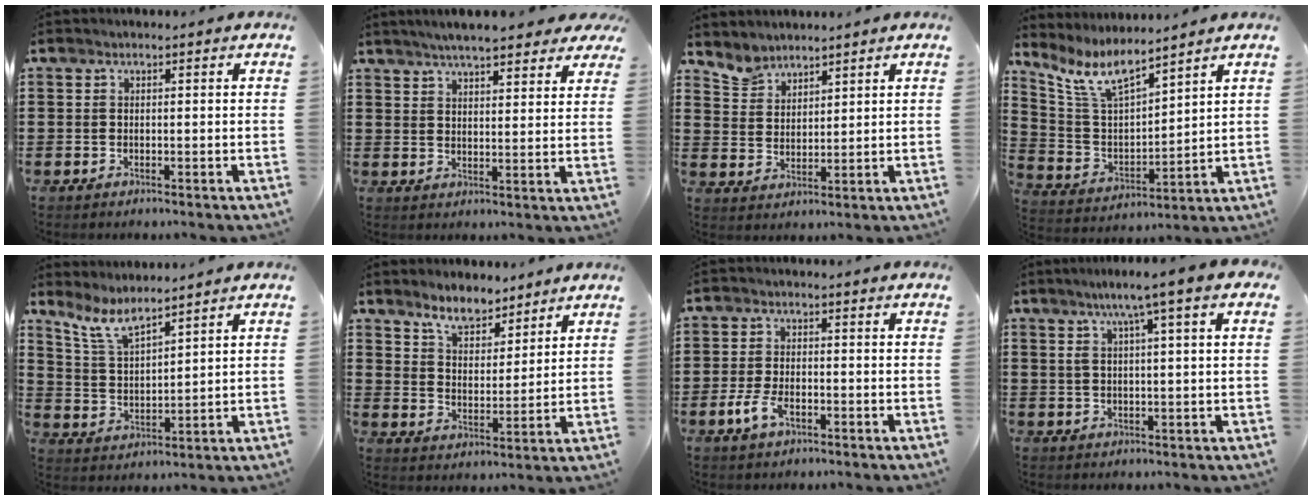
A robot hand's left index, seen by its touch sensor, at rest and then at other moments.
{"total": 5.6, "force": [5.2, 0.6, 2.2], "torque": [-0.061, -0.012, 0.093]}
{"total": 3.9, "force": [3.7, 1.3, -0.1], "torque": [-0.014, -0.007, 0.072]}
{"total": 8.4, "force": [6.5, 2.4, 4.8], "torque": [-0.121, -0.022, 0.115]}
{"total": 6.5, "force": [5.4, 1.1, 3.5], "torque": [-0.086, -0.019, 0.097]}
{"total": 6.0, "force": [5.5, 1.9, 1.6], "torque": [-0.044, -0.016, 0.099]}
{"total": 4.2, "force": [-1.8, 2.2, 3.1], "torque": [-0.074, -0.002, -0.038]}
{"total": 5.0, "force": [1.9, -0.3, 4.6], "torque": [-0.096, -0.001, 0.026]}